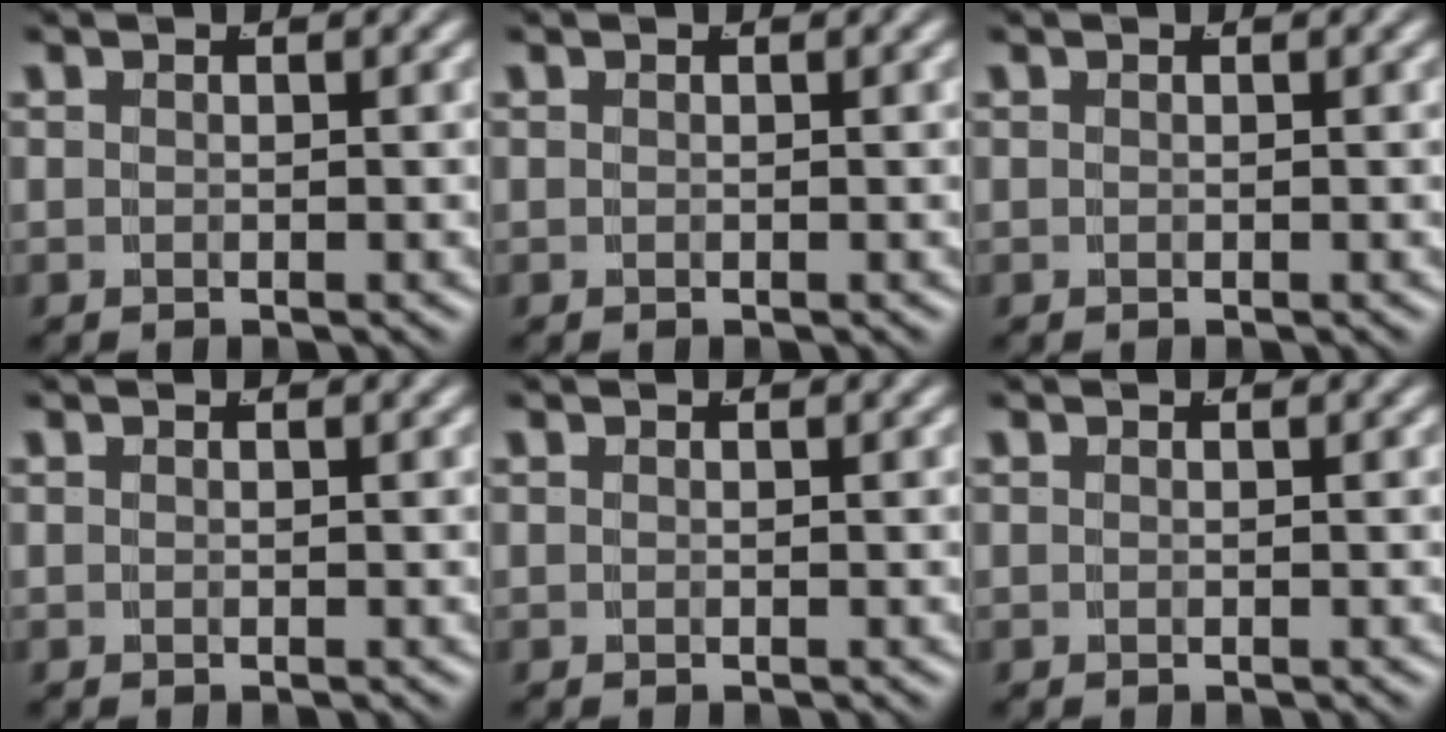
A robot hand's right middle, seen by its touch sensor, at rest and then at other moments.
{"total": 0.0}
{"total": 0.0}
{"total": 0.0}
{"total": 0.0}
{"total": 0.0}